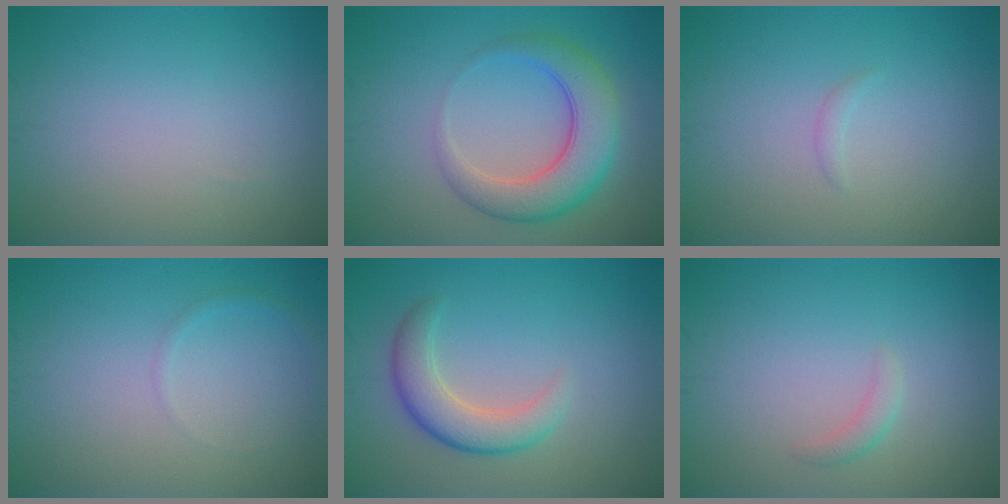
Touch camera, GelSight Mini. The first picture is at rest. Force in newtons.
{"total": 6.0, "press": 6.0, "slide": 0.3}
{"total": 0.5, "press": 0.5, "slide": 0.1}
{"total": 0.7, "press": 0.7, "slide": 0.1}
{"total": 3.8, "press": 3.8, "slide": 0.1}
{"total": 1.1, "press": 1.1, "slide": 0.1}